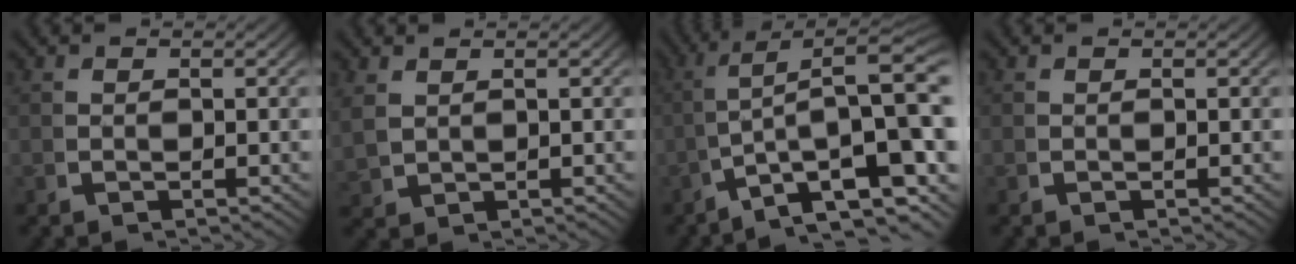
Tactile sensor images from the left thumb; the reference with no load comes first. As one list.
[{"total": 1.8, "force": [1.0, 1.2, 0.8], "torque": [-0.024, 0.001, 0.032]}, {"total": 10.8, "force": [-1.8, 4.9, 9.5], "torque": [-0.159, -0.030, -0.009]}, {"total": 0.0}]